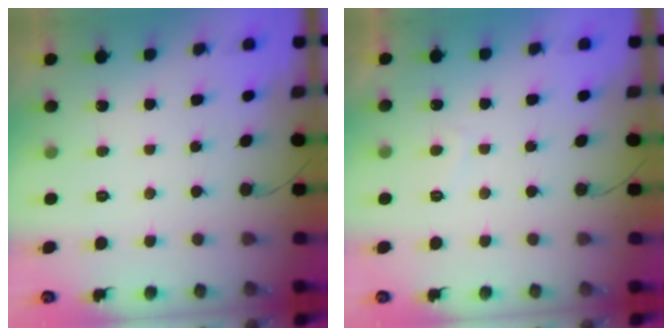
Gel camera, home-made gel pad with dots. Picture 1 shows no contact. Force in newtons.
{"total": 0.7, "press": 0.5, "slide": 0.5}